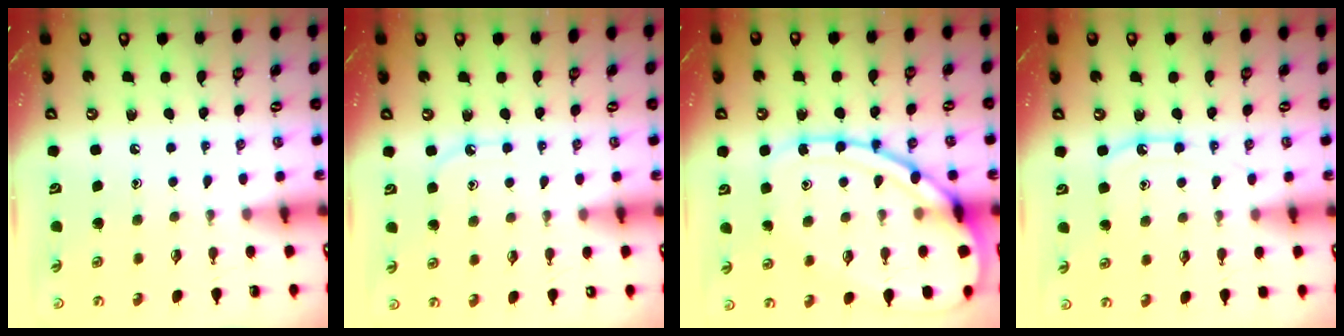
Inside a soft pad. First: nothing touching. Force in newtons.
{"total": 5.3, "press": 5.2, "slide": 0.5}
{"total": 17.2, "press": 17.1, "slide": 1.8}
{"total": 8.2, "press": 8.1, "slide": 0.9}